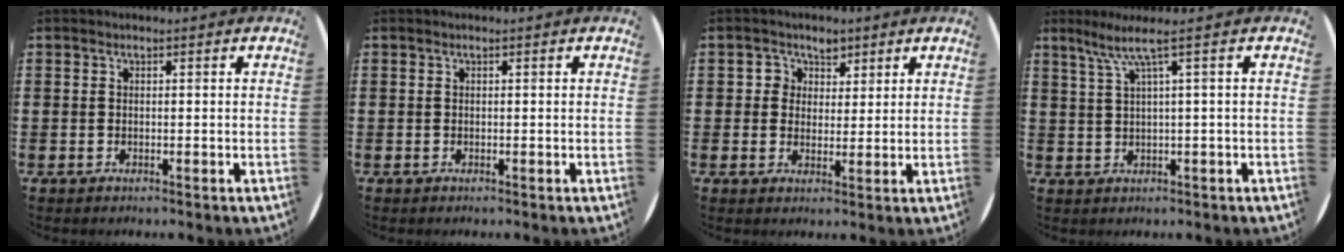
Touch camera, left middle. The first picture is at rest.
{"total": 0.0}
{"total": 3.1, "force": [1.7, 2.6, 0.3], "torque": [-0.009, 0.009, 0.028]}
{"total": 3.9, "force": [1.6, -0.4, 3.5], "torque": [-0.071, -0.001, 0.024]}